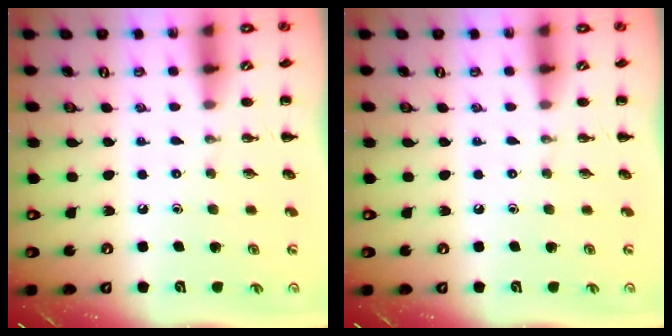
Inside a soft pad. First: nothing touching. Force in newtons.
{"total": 0.0}